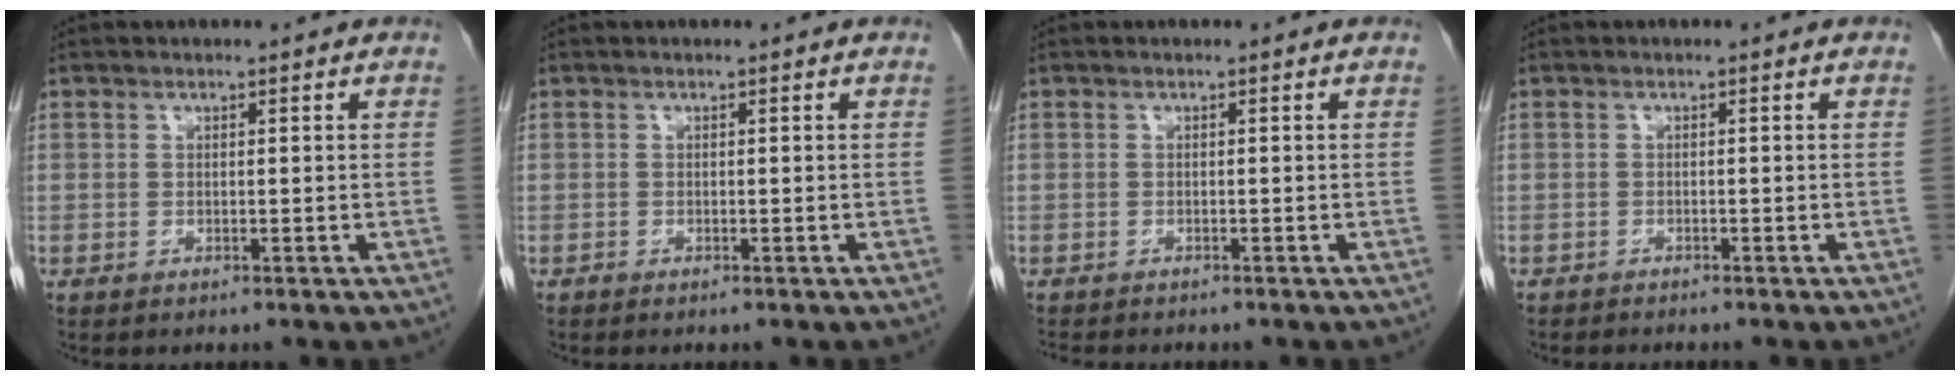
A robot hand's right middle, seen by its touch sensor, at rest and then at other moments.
{"total": 0.0}
{"total": 3.3, "force": [-3.0, 0.7, 1.3], "torque": [-0.020, -0.007, -0.043]}
{"total": 1.6, "force": [-1.5, 0.3, 0.4], "torque": [-0.010, -0.004, -0.024]}